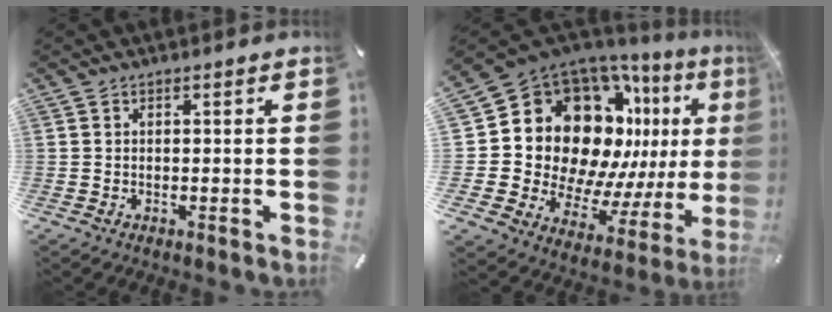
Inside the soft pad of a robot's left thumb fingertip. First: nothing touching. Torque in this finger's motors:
{"motor_torque": [2.17, 2.12, 1.36, 0.66, 0.19]}